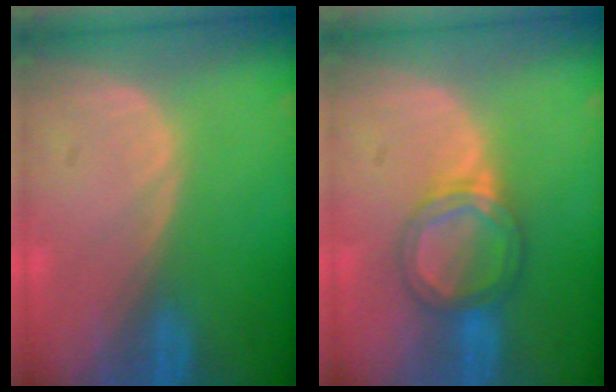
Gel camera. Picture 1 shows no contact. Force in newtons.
{"total": 5.3, "press": 5.0, "slide": 1.7}